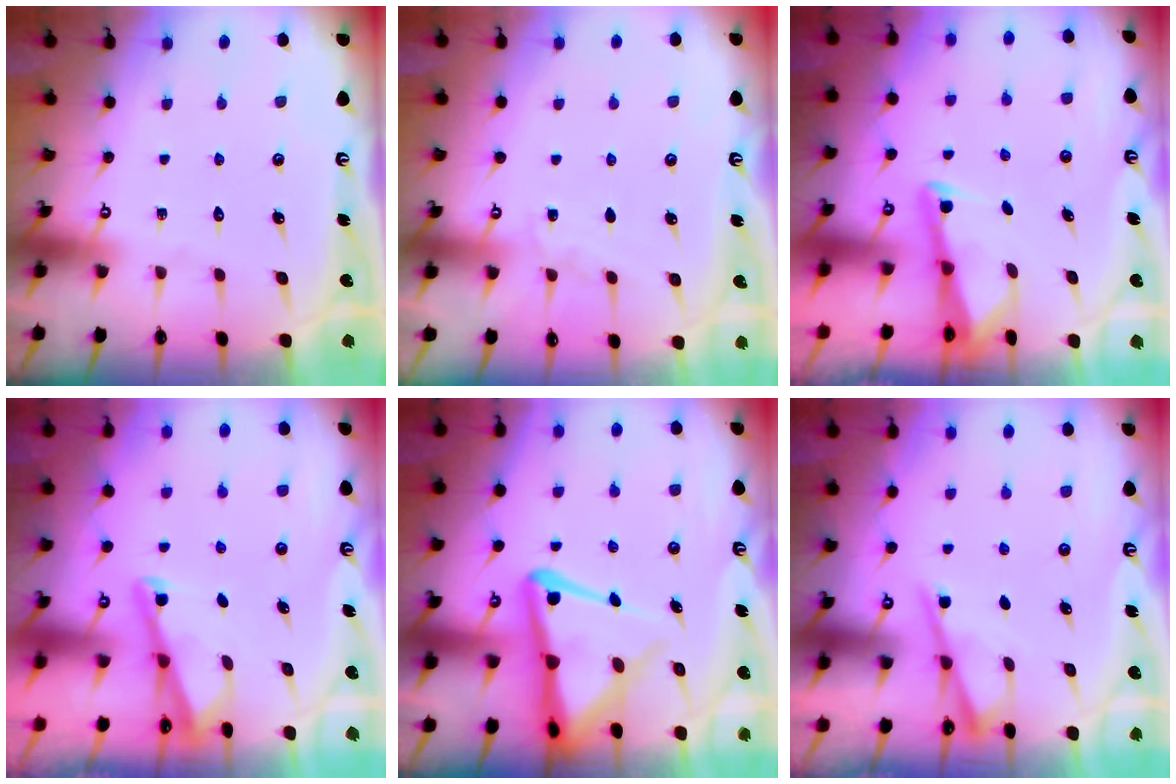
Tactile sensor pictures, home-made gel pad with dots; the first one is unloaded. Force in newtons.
{"total": 4.2, "press": 4.1, "slide": 0.6}
{"total": 2.9, "press": 2.9, "slide": 0.2}
{"total": 2.7, "press": 2.7, "slide": 0.3}
{"total": 11.1, "press": 11.0, "slide": 1.3}
{"total": 2.9, "press": 2.8, "slide": 0.4}